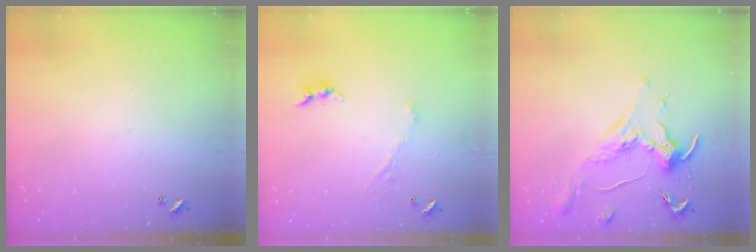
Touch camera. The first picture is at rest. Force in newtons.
{"total": 1.1, "press": 1.0, "slide": 0.6}
{"total": 1.8, "press": 1.5, "slide": 0.9}